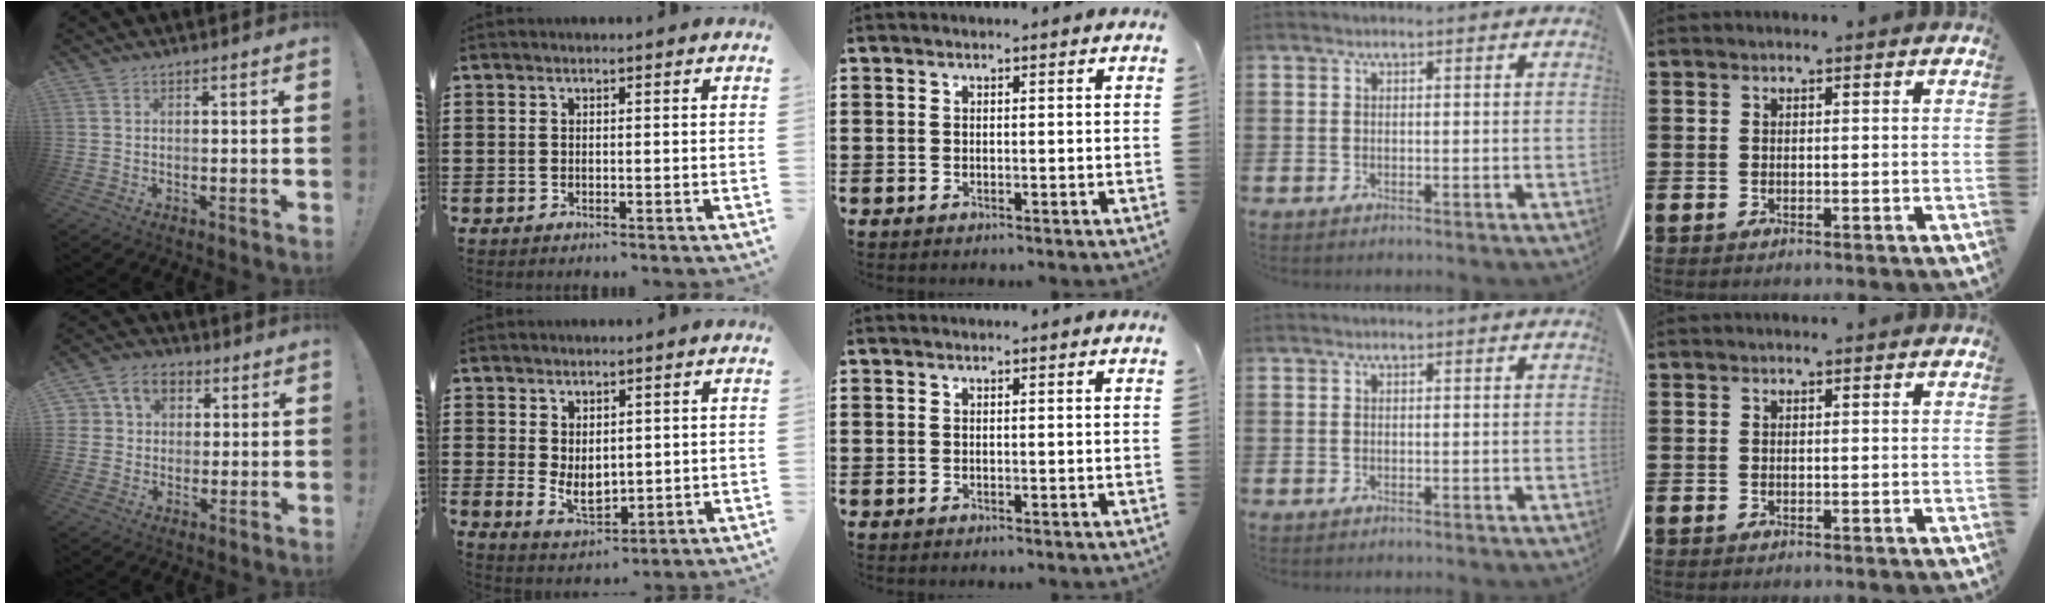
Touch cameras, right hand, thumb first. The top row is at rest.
{"thumb": {"total": 8.2, "force": [2.4, 7.2, 3.2], "torque": [-0.051, -0.004, 0.050]}, "index": {"total": 4.0, "force": [0.9, 2.6, 2.9], "torque": [-0.050, 0.002, 0.016]}}